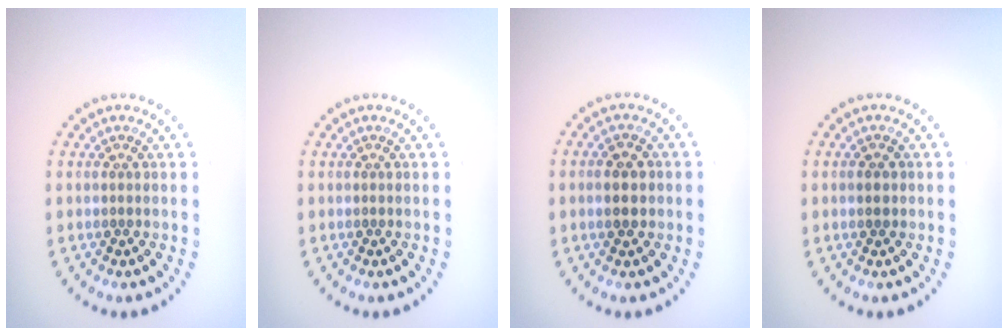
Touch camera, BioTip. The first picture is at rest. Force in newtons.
{"total": 0.0}
{"total": 2.2, "press": 2.1, "slide": 0.1}
{"total": 1.3, "press": 1.3, "slide": 0.1}